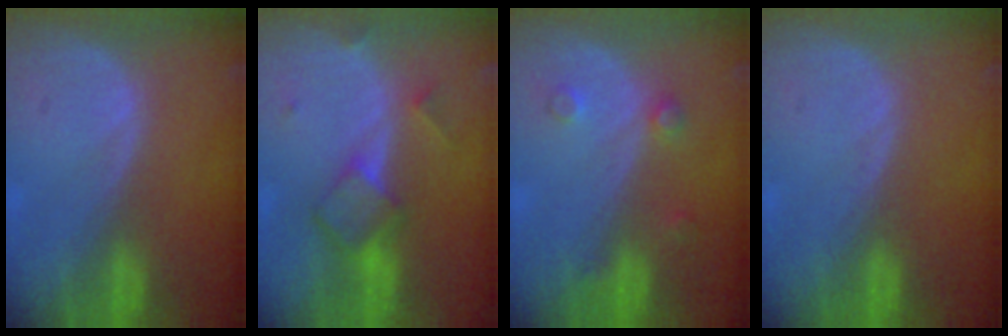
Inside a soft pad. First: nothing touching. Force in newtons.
{"total": 5.9, "press": 5.1, "slide": 3.0}
{"total": 2.3, "press": 2.3, "slide": 0.2}
{"total": 0.0}